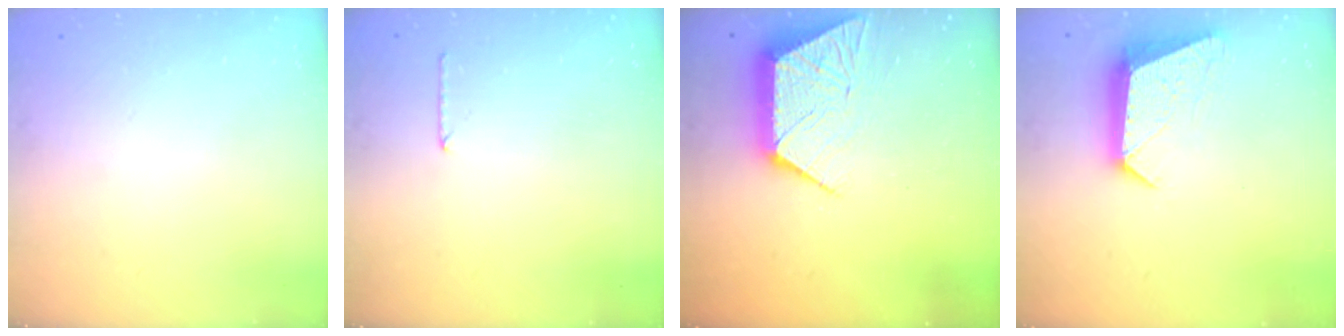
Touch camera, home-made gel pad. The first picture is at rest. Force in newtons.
{"total": 5.2, "press": 5.2, "slide": 0.4}
{"total": 12.2, "press": 12.2, "slide": 0.9}
{"total": 12.1, "press": 12.1, "slide": 1.0}